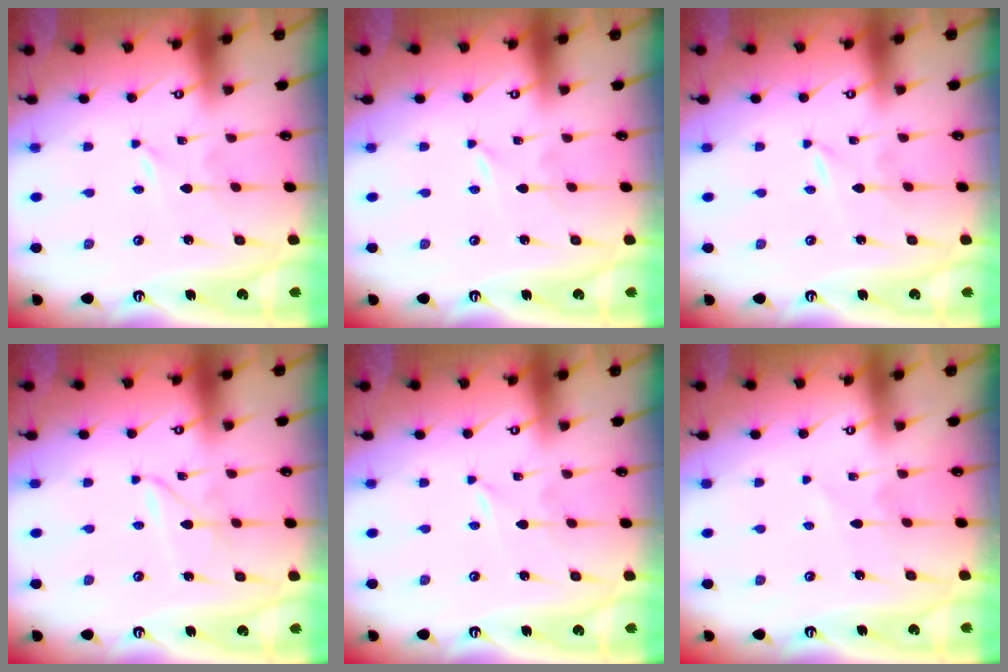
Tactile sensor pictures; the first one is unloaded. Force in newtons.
{"total": 0.0}
{"total": 0.6, "press": 0.6, "slide": 0.1}
{"total": 1.9, "press": 1.9, "slide": 0.2}
{"total": 0.0}
{"total": 3.3, "press": 3.3, "slide": 0.4}